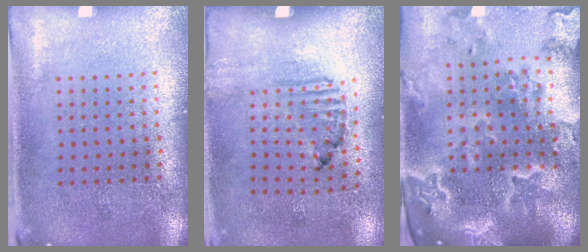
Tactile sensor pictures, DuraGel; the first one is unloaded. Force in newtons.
{"total": 1.7, "press": 1.0, "slide": 1.3}
{"total": 4.4, "press": 3.6, "slide": 2.5}